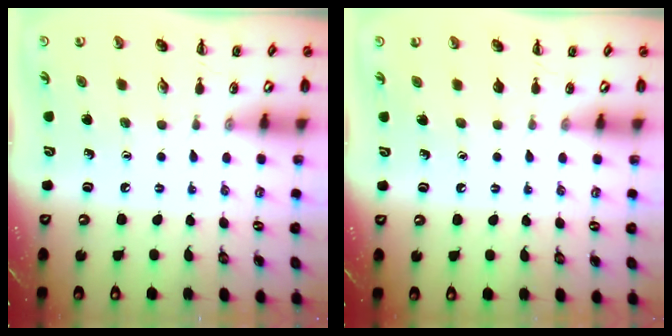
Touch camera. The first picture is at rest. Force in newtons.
{"total": 0.6, "press": 0.6, "slide": 0.0}